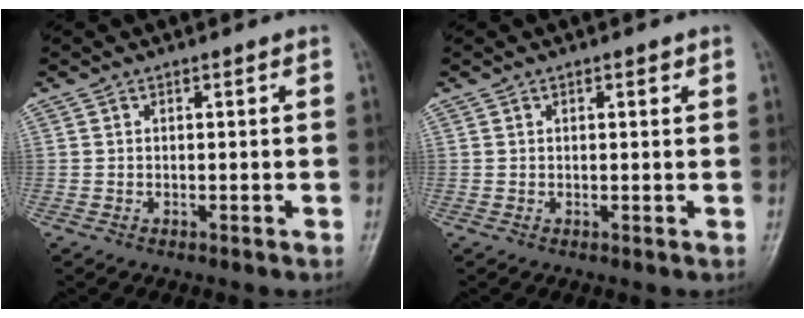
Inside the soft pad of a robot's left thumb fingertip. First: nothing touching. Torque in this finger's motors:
{"motor_torque": [-0.08, -0.01, -0.08, -0.03, -0.01]}